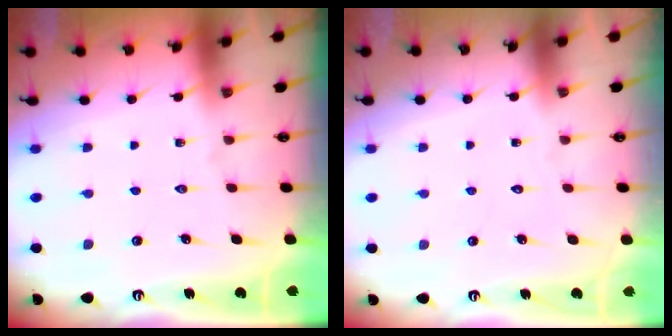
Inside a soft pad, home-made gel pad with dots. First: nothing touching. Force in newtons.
{"total": 1.8, "press": 1.8, "slide": 0.1}